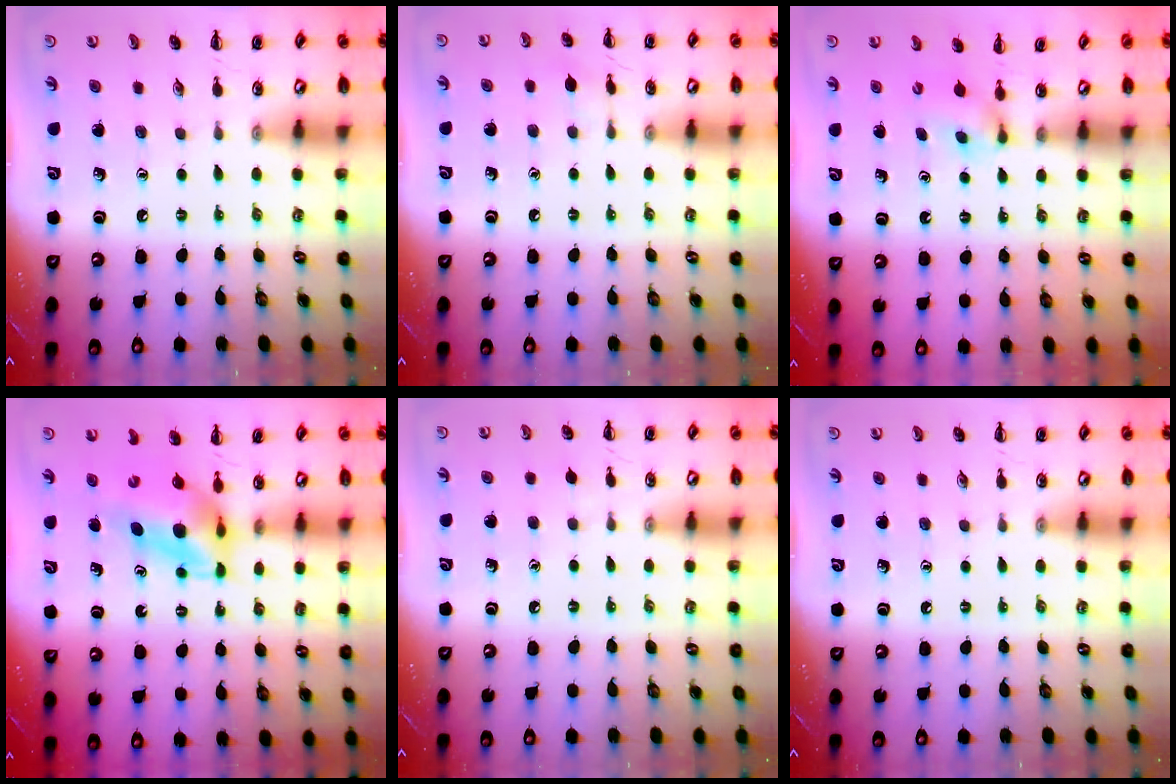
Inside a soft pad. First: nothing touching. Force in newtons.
{"total": 5.3, "press": 5.2, "slide": 1.3}
{"total": 3.6, "press": 3.4, "slide": 1.1}
{"total": 5.6, "press": 5.4, "slide": 1.3}
{"total": 2.2, "press": 1.9, "slide": 0.9}
{"total": 0.0}